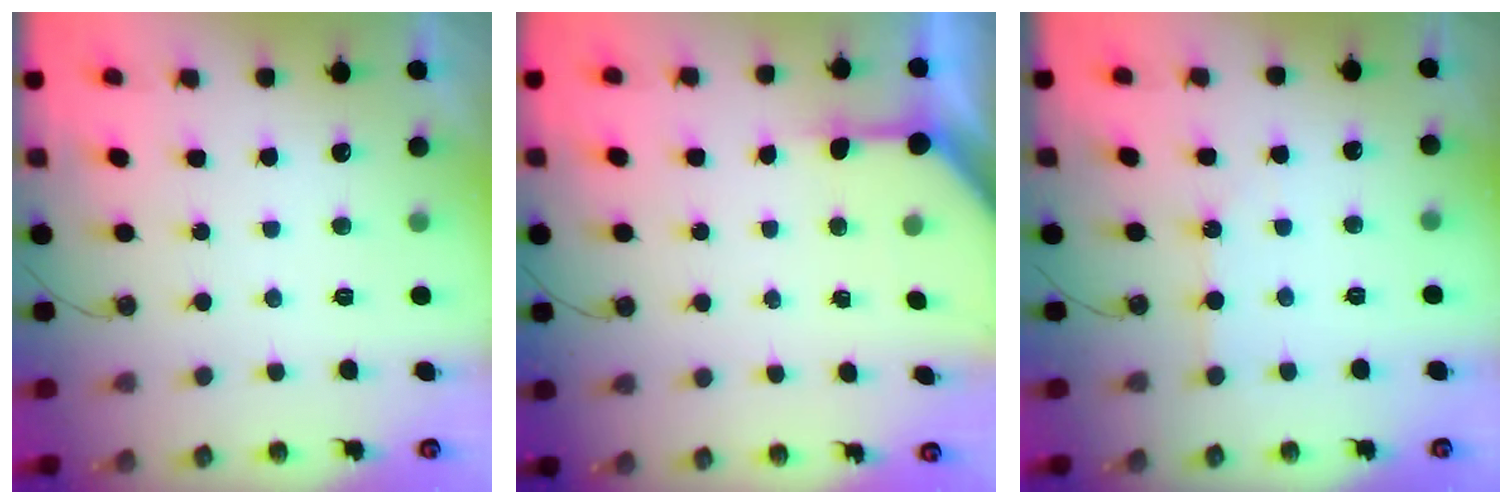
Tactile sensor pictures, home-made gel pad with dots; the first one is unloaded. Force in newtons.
{"total": 6.2, "press": 6.2, "slide": 0.2}
{"total": 2.0, "press": 1.9, "slide": 0.3}